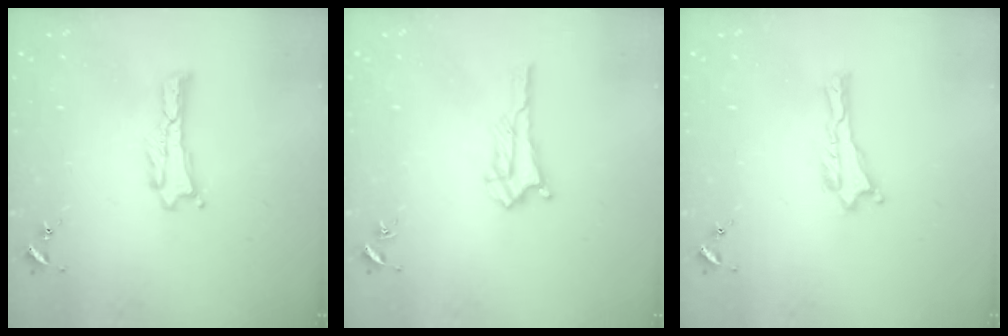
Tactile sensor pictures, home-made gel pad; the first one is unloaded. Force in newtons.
{"total": 2.3, "press": 2.2, "slide": 0.2}
{"total": 0.0}